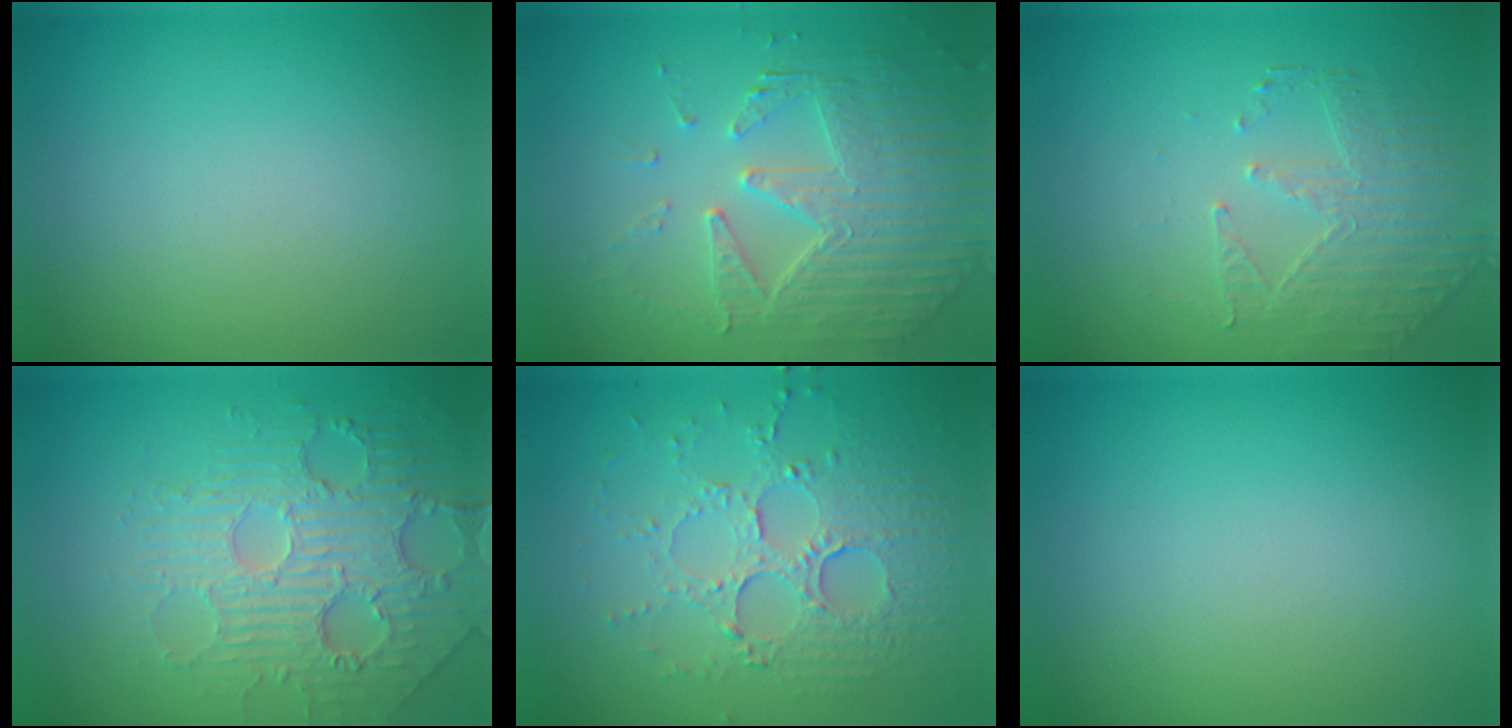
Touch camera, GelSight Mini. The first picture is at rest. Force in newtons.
{"total": 5.4, "press": 4.6, "slide": 3.0}
{"total": 2.2, "press": 1.8, "slide": 1.2}
{"total": 4.8, "press": 4.2, "slide": 2.2}
{"total": 5.5, "press": 3.8, "slide": 4.0}
{"total": 0.0}